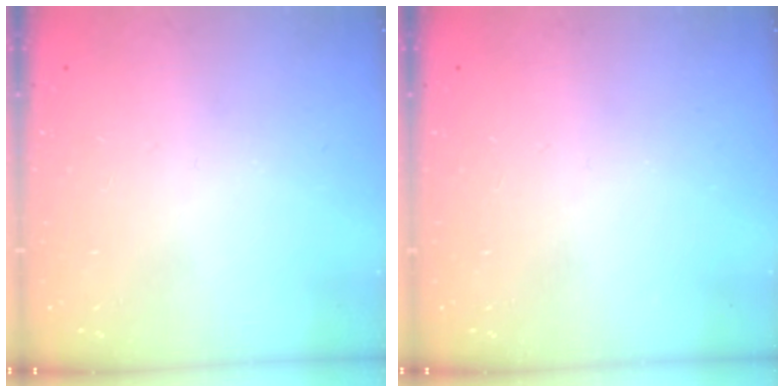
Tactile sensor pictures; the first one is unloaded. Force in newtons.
{"total": 0.0}